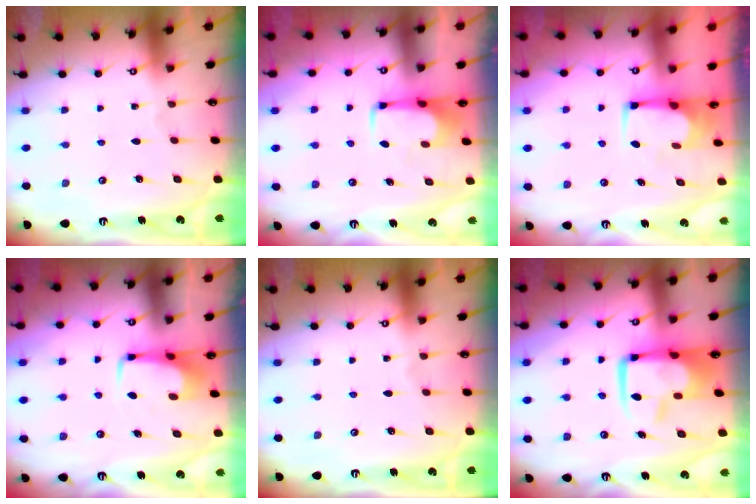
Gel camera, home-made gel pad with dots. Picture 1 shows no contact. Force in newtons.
{"total": 1.5, "press": 1.5, "slide": 0.2}
{"total": 2.1, "press": 2.1, "slide": 0.1}
{"total": 3.7, "press": 3.7, "slide": 0.3}
{"total": 0.0}
{"total": 11.4, "press": 11.2, "slide": 2.1}